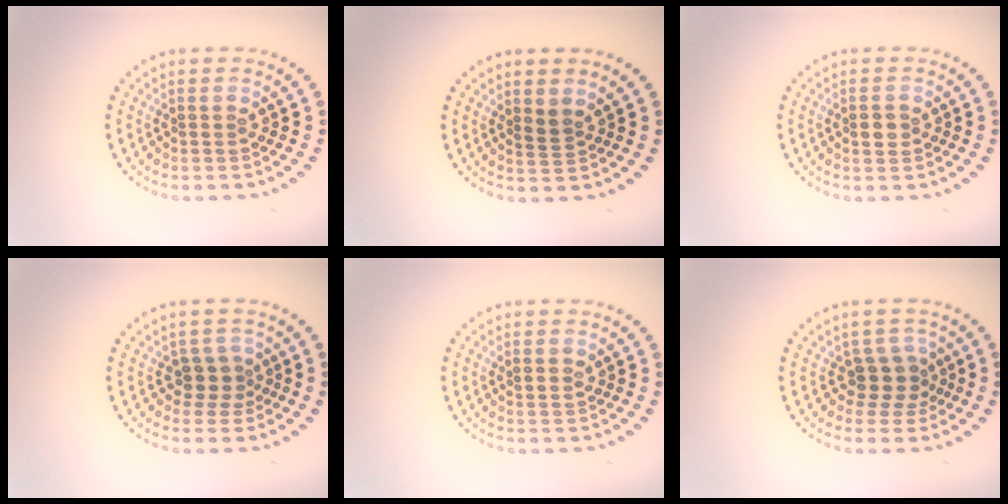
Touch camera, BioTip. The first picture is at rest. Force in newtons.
{"total": 1.2, "press": 0.9, "slide": 0.8}
{"total": 1.5, "press": 1.4, "slide": 0.2}
{"total": 2.2, "press": 1.8, "slide": 1.3}
{"total": 1.1, "press": 1.0, "slide": 0.5}
{"total": 2.7, "press": 2.2, "slide": 1.6}